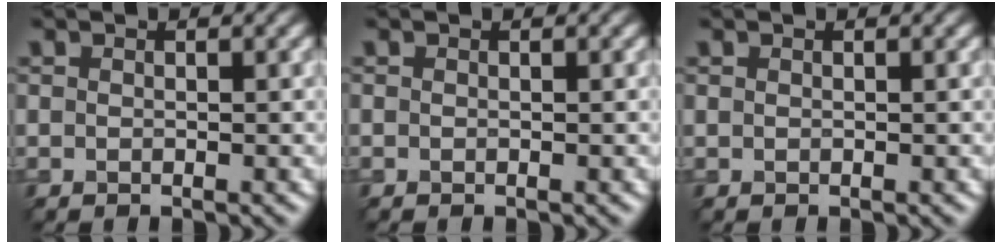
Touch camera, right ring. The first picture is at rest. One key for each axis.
{"total": 0.0}
{"total": 0.0}